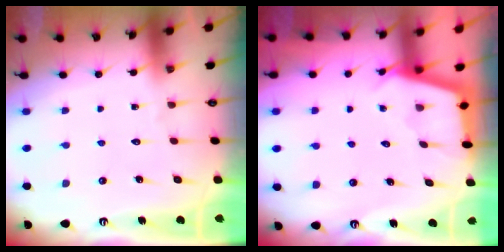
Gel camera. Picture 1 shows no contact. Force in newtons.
{"total": 2.4, "press": 2.4, "slide": 0.1}